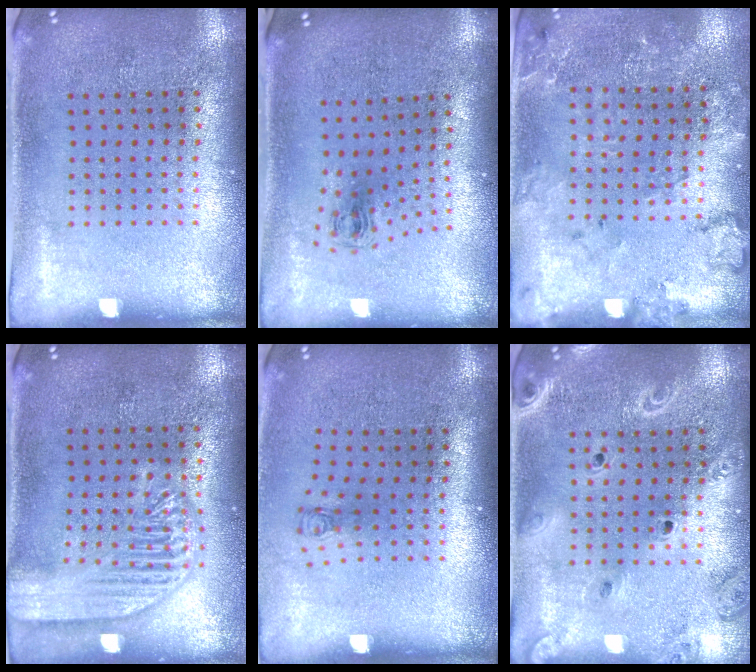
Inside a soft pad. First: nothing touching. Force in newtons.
{"total": 0.7, "press": 0.4, "slide": 0.6}
{"total": 1.8, "press": 1.8, "slide": 0.3}
{"total": 2.4, "press": 2.4, "slide": 0.3}
{"total": 0.7, "press": 0.4, "slide": 0.6}
{"total": 2.2, "press": 2.0, "slide": 0.9}